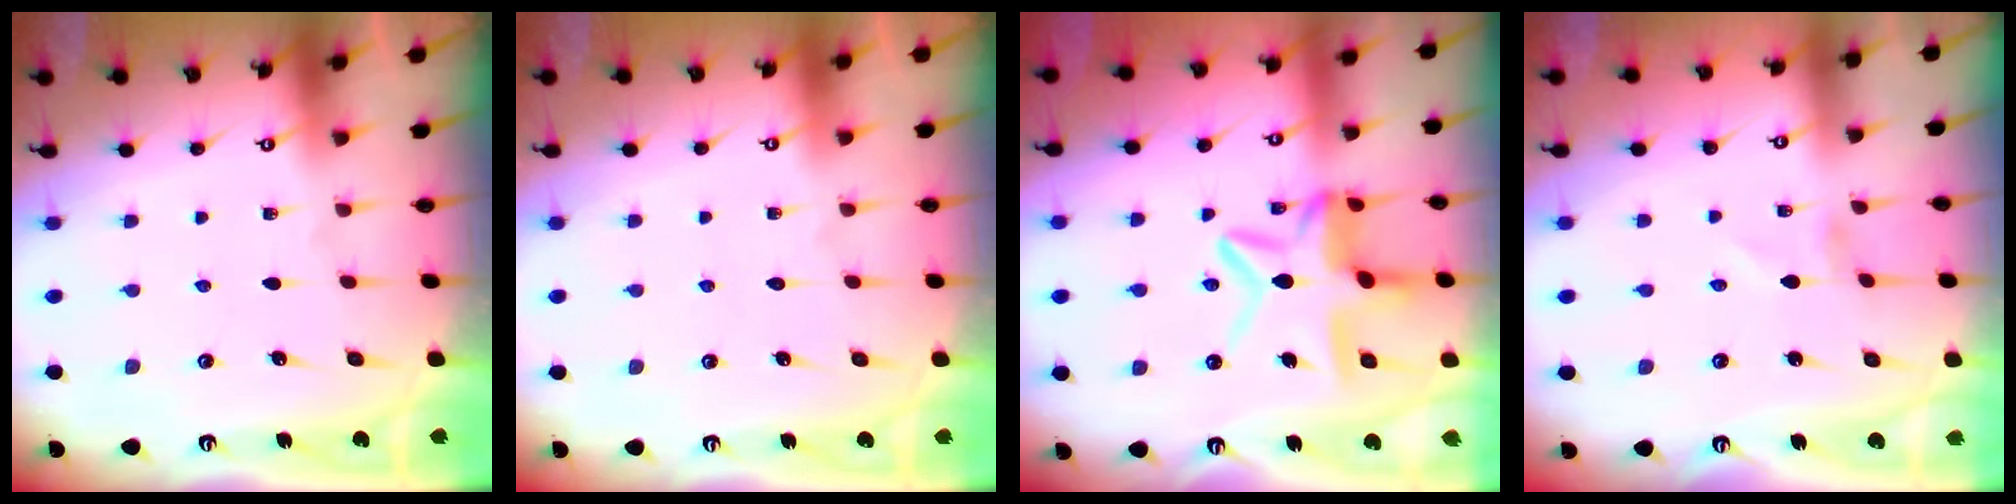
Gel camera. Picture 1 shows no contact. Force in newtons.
{"total": 1.6, "press": 1.6, "slide": 0.1}
{"total": 12.0, "press": 12.0, "slide": 1.1}
{"total": 0.7, "press": 0.7, "slide": 0.2}